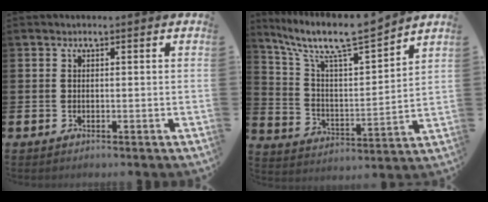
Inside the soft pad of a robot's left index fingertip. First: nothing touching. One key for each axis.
{"total": 10.1, "fx": 9.0, "fy": 1.2, "fz": 4.5, "tx": -0.121, "ty": -0.063, "tz": 0.150}